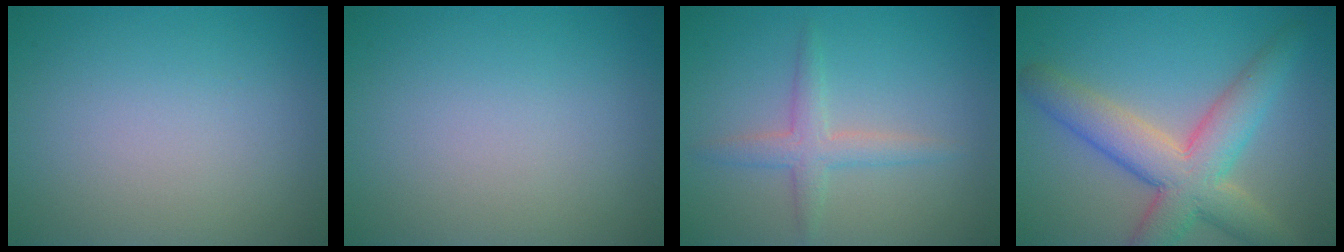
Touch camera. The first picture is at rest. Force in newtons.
{"total": 0.0}
{"total": 2.5, "press": 2.5, "slide": 0.1}
{"total": 7.5, "press": 7.5, "slide": 0.6}